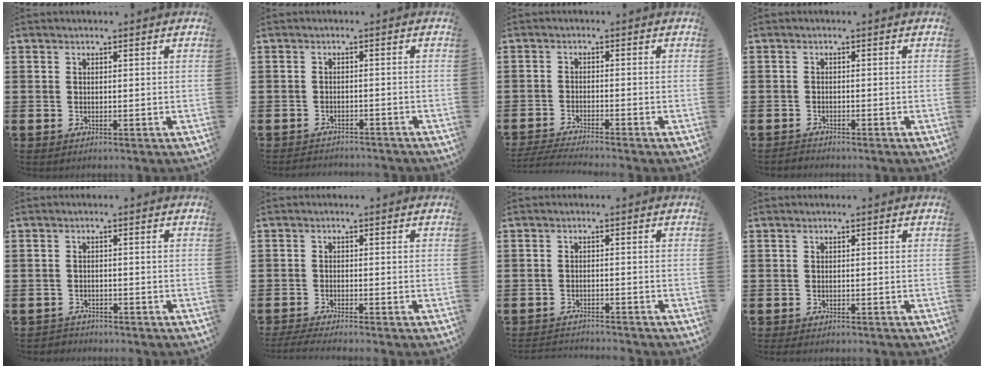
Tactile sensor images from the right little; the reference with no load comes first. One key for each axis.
{"total": 1.5, "fx": -1.4, "fy": 0.0, "fz": -0.2, "tx": -0.002, "ty": 0.003, "tz": -0.032}
{"total": 1.8, "fx": -1.6, "fy": -0.3, "fz": 0.8, "tx": -0.011, "ty": 0.003, "tz": -0.031}
{"total": 0.0}
{"total": 0.7, "fx": -0.6, "fy": 0.2, "fz": -0.2, "tx": 0.001, "ty": 0.007, "tz": -0.016}
{"total": 1.3, "fx": -0.9, "fy": -0.1, "fz": 0.9, "tx": -0.013, "ty": 0.004, "tz": -0.017}
{"total": 1.8, "fx": -1.8, "fy": -0.1, "fz": -0.2, "tx": -0.002, "ty": 0.003, "tz": -0.039}
{"total": 0.0}